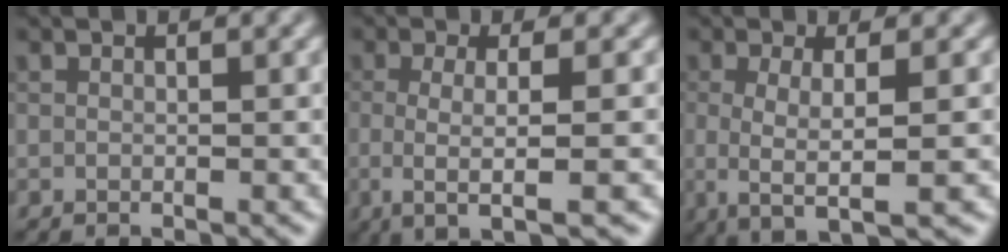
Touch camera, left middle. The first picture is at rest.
{"total": 4.4, "force": [-1.1, 0.8, 4.1], "torque": [-0.072, -0.005, -0.019]}
{"total": 4.0, "force": [-0.9, 0.9, 3.8], "torque": [-0.070, -0.003, -0.013]}